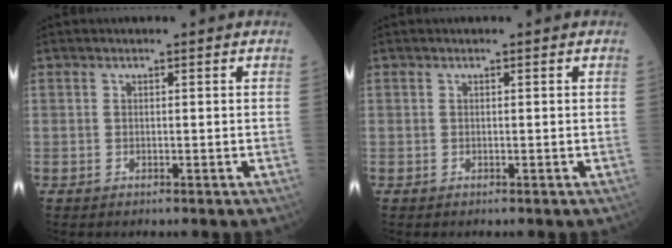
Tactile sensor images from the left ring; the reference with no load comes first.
{"total": 0.0}